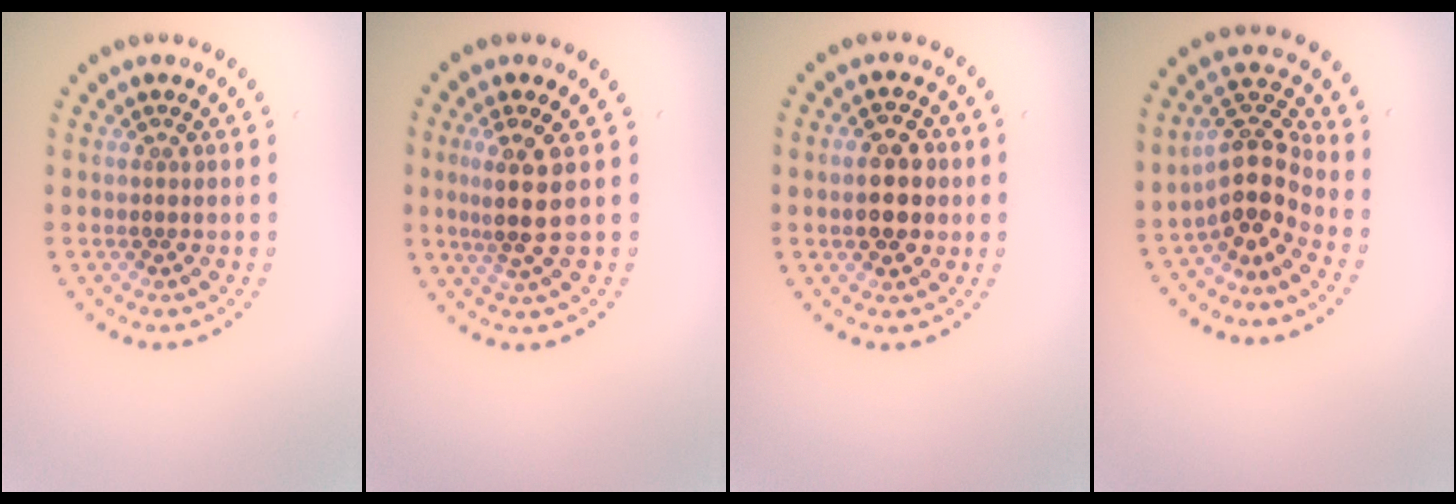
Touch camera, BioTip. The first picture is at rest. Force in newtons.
{"total": 3.3, "press": 2.6, "slide": 2.1}
{"total": 4.6, "press": 4.6, "slide": 0.3}
{"total": 4.2, "press": 3.5, "slide": 2.3}